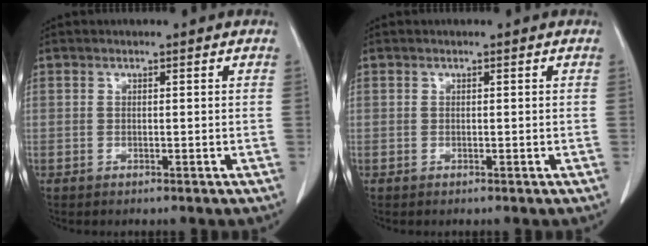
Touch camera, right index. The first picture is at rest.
{"total": 0.0}